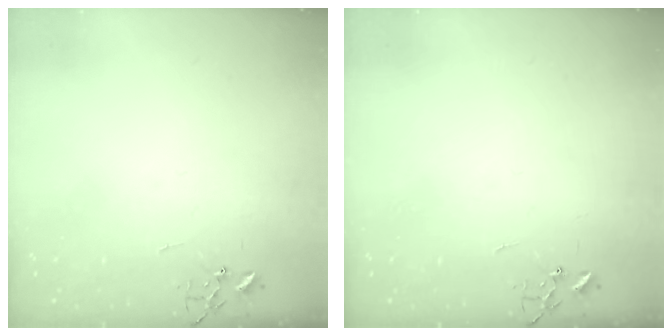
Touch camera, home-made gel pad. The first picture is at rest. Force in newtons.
{"total": 0.0}